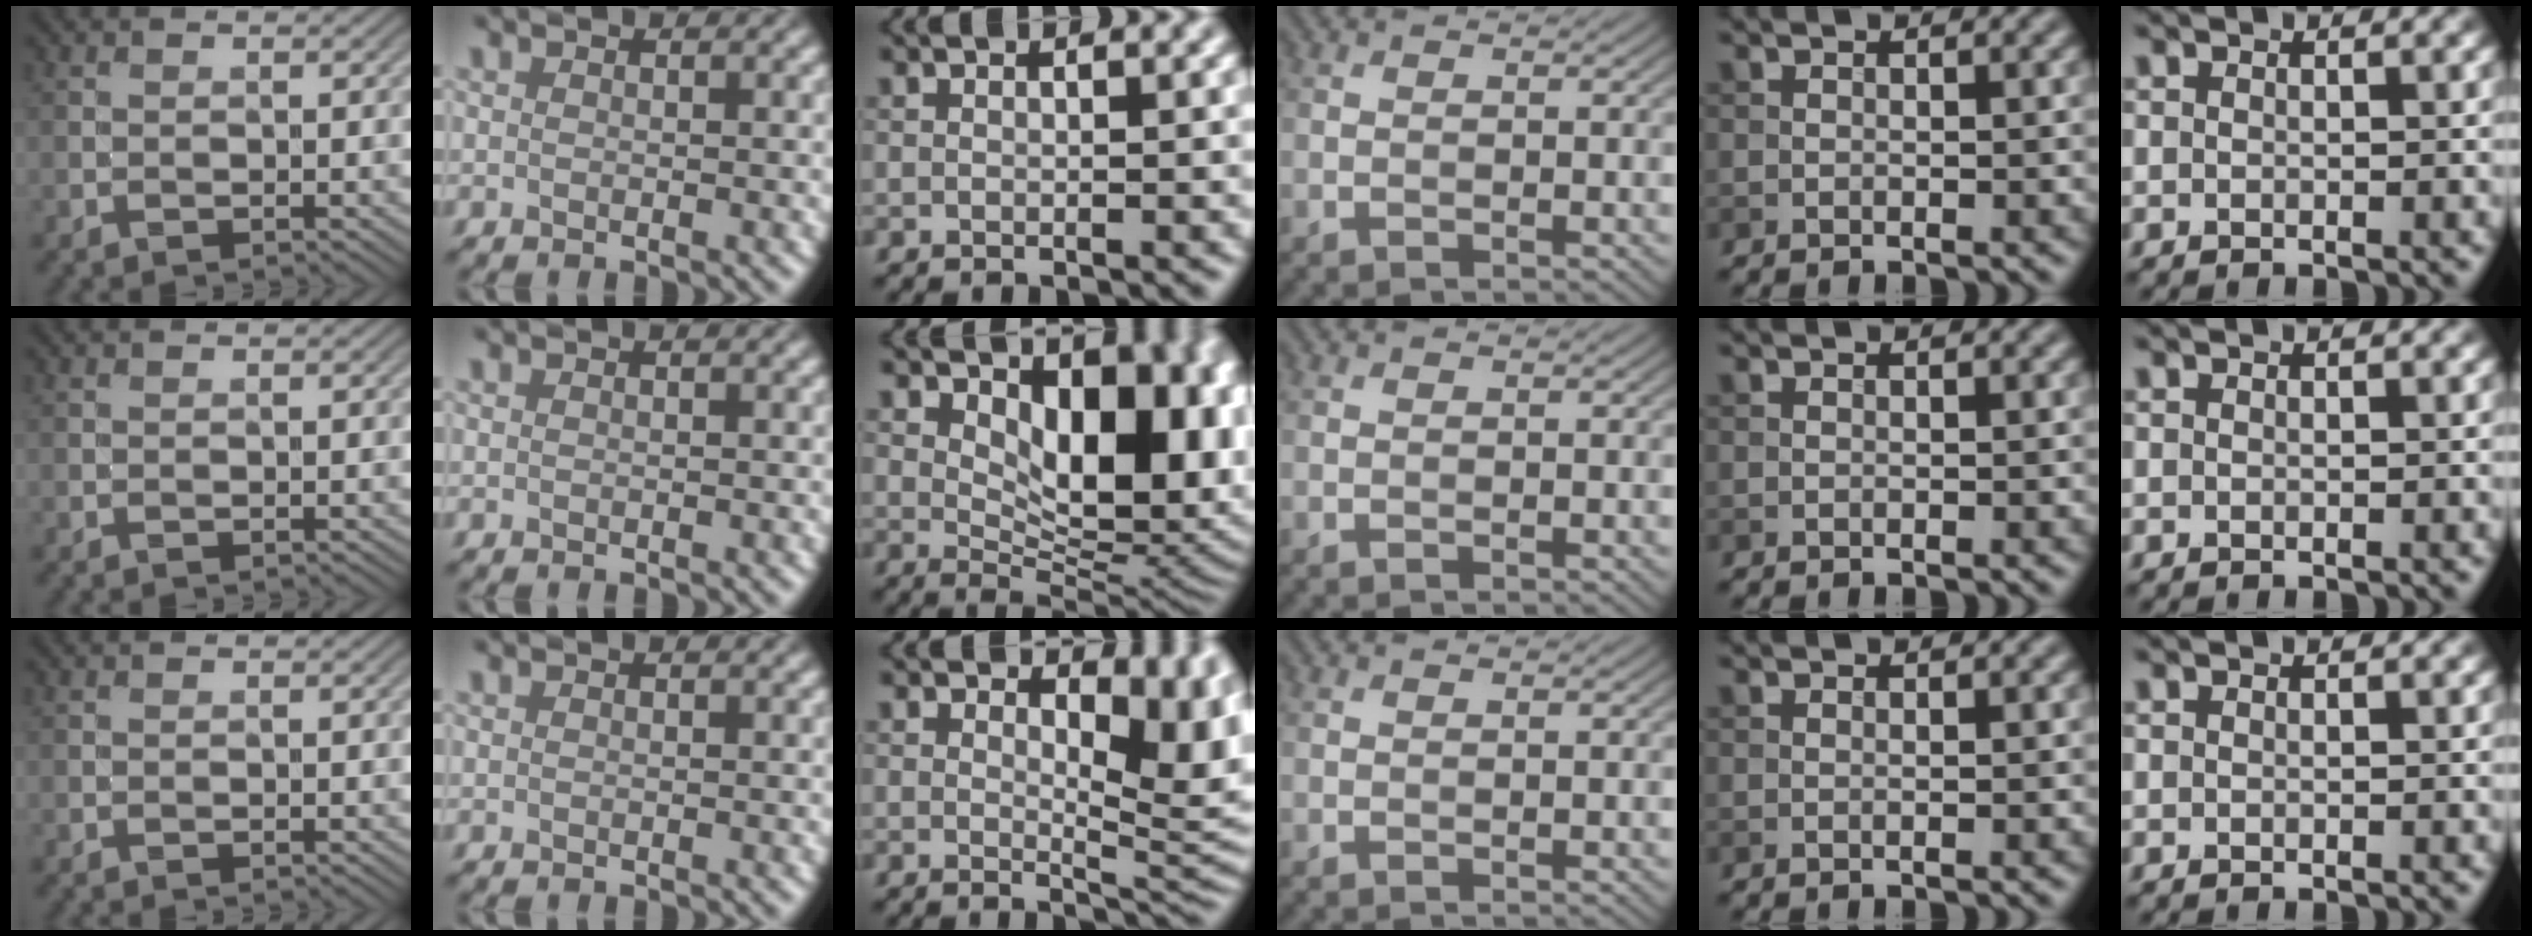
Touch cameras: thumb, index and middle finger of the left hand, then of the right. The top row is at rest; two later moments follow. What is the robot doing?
{"motion": "screw", "object": "dispenser bottle"}